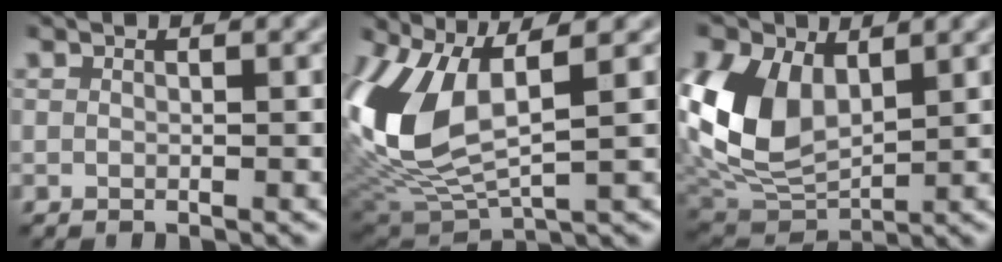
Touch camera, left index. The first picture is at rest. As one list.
[{"total": 9.2, "force": [0.9, 4.5, 8.0], "torque": [-0.195, -0.004, 0.025]}, {"total": 7.6, "force": [1.3, 5.2, 5.4], "torque": [-0.129, -0.010, 0.032]}]